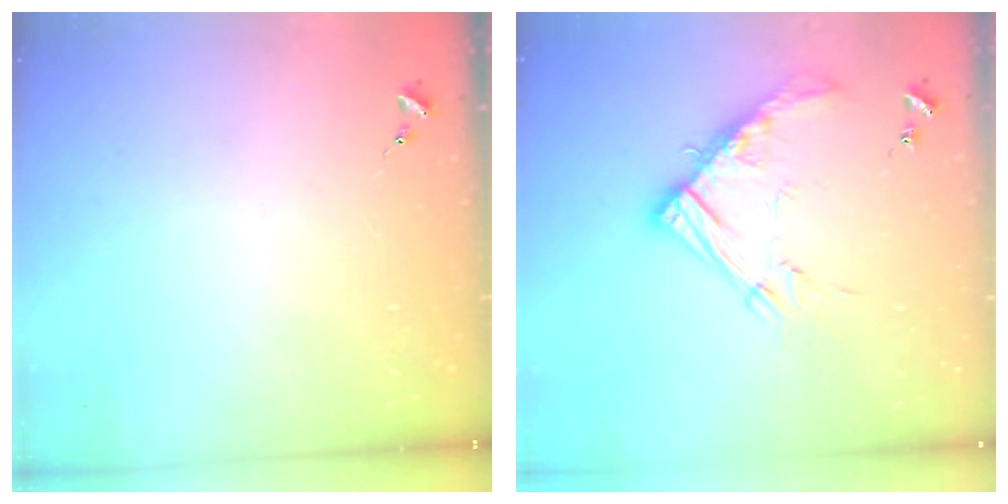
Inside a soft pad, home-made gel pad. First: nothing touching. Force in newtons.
{"total": 15.1, "press": 15.1, "slide": 1.5}